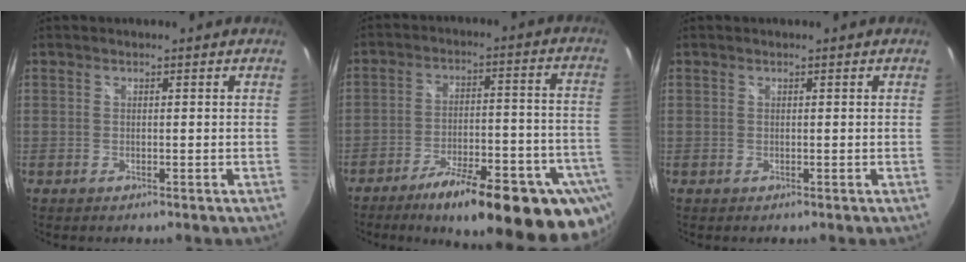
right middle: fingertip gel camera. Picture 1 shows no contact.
{"total": 25.2, "force": [-18.3, 5.7, 16.4], "torque": [-0.214, -0.024, -0.246]}
{"total": 0.0}